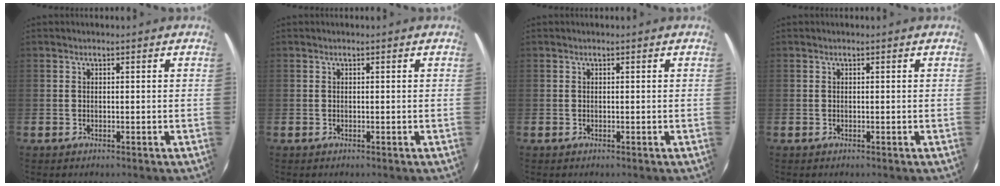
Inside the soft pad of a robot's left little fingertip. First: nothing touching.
{"total": 0.0}
{"total": 0.0}
{"total": 0.0}